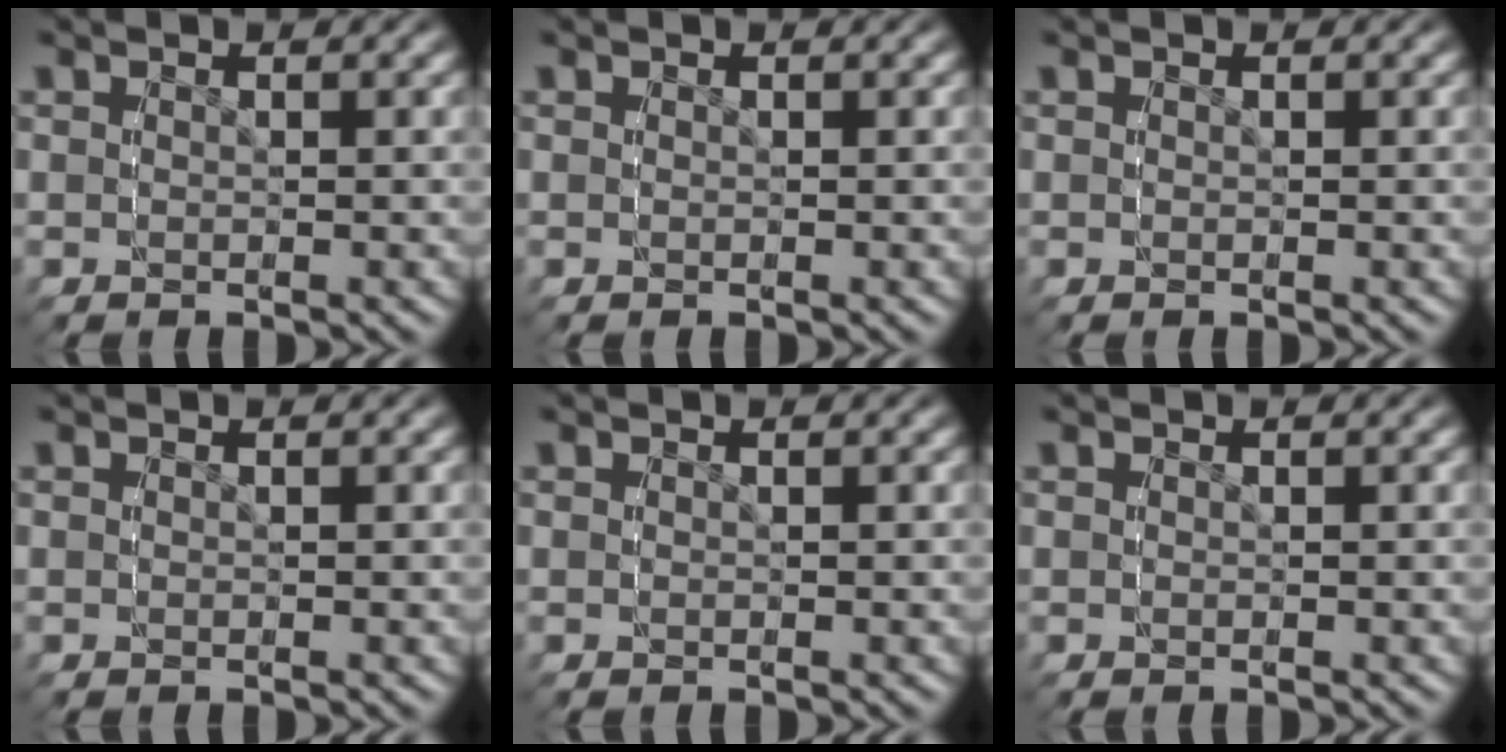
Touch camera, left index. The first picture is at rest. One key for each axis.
{"total": 0.0}
{"total": 0.0}
{"total": 0.0}
{"total": 0.0}
{"total": 0.0}